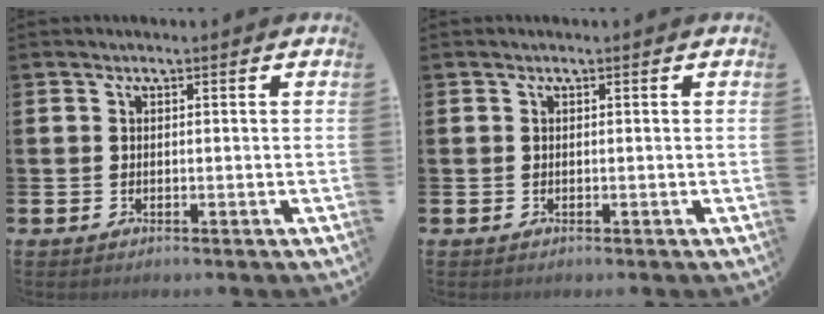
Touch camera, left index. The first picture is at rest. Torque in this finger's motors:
{"motor_torque": [-0.01, 0.01, 0.00, 0.00]}